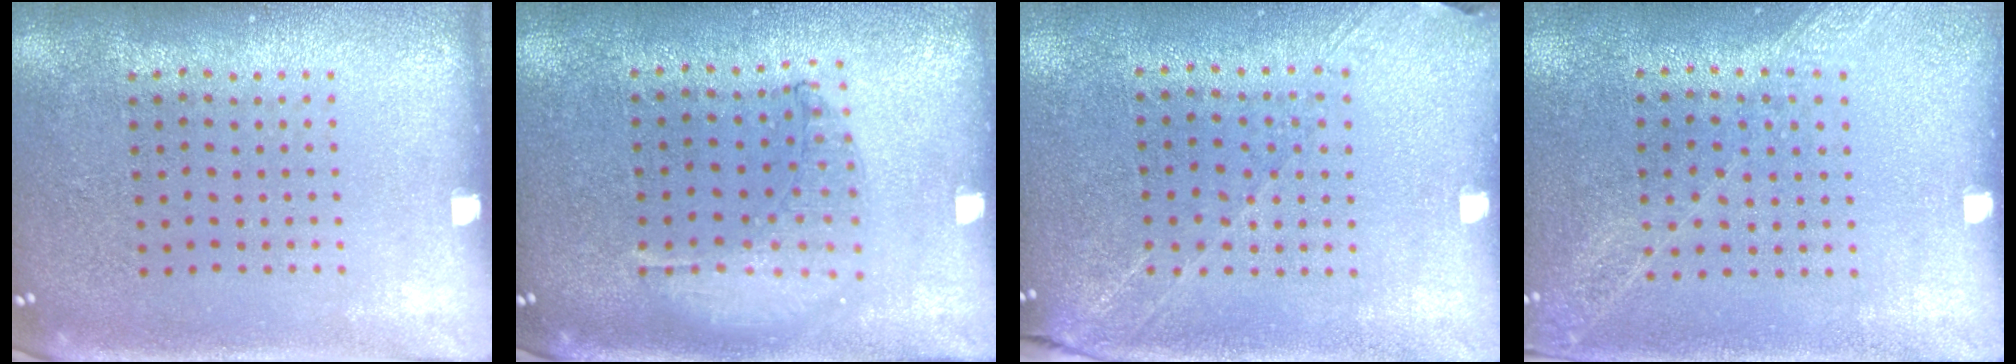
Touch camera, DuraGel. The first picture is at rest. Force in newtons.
{"total": 1.0, "press": 0.9, "slide": 0.3}
{"total": 1.4, "press": 1.3, "slide": 0.6}
{"total": 1.2, "press": 1.2, "slide": 0.2}